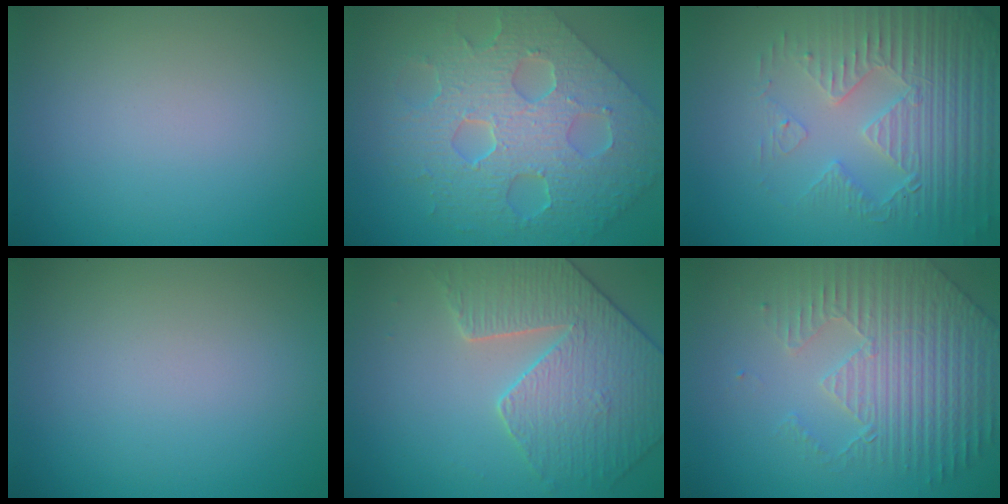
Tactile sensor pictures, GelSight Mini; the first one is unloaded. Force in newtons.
{"total": 8.7, "press": 6.4, "slide": 5.9}
{"total": 4.6, "press": 4.4, "slide": 1.1}
{"total": 0.0}
{"total": 4.4, "press": 4.4, "slide": 0.2}
{"total": 4.3, "press": 4.1, "slide": 1.1}